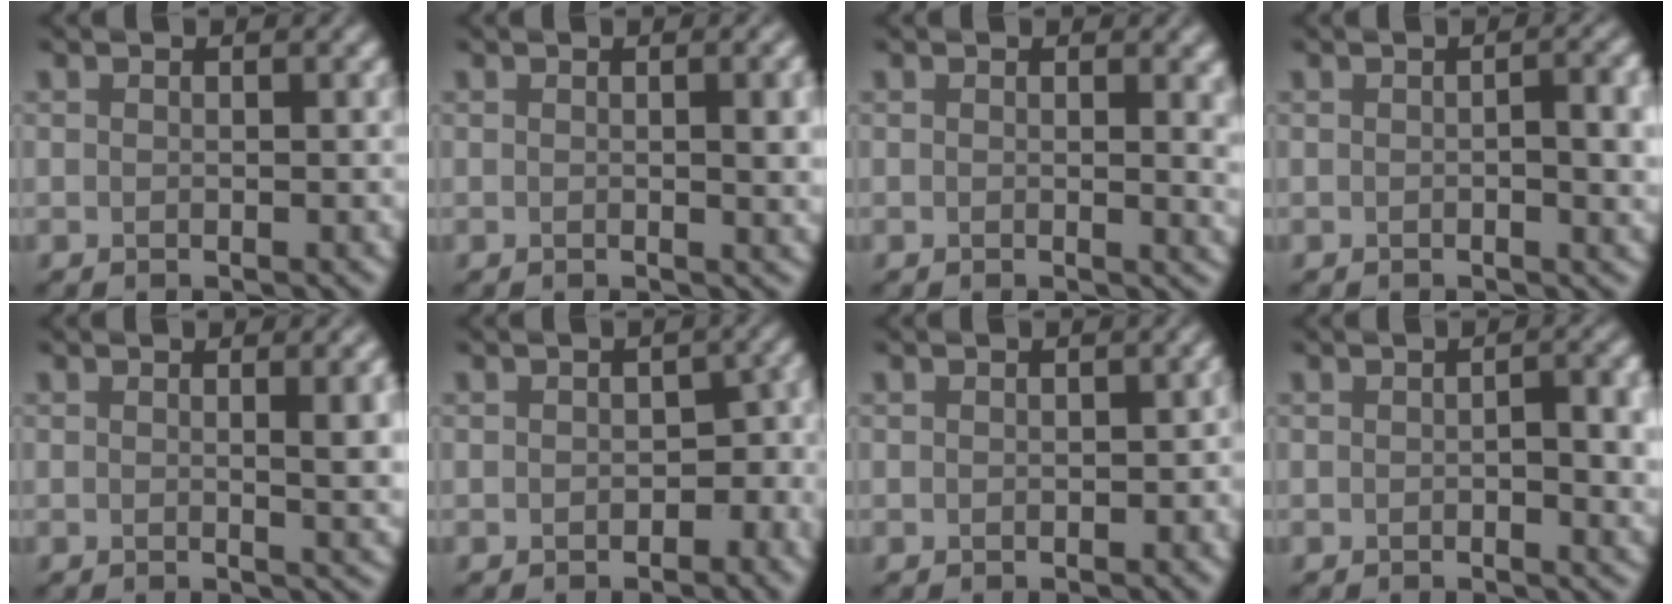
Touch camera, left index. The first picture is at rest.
{"total": 3.1, "force": [0.2, 0.8, 3.0], "torque": [-0.033, 0.002, 0.001]}
{"total": 2.4, "force": [0.6, 0.8, 2.1], "torque": [-0.015, -0.001, 0.006]}
{"total": 3.9, "force": [0.0, 1.1, 3.8], "torque": [-0.050, 0.001, -0.001]}
{"total": 4.8, "force": [0.7, 1.5, 4.6], "torque": [-0.041, 0.005, 0.009]}
{"total": 3.4, "force": [-0.8, 2.4, 2.3], "torque": [-0.014, -0.003, -0.016]}
{"total": 0.9, "force": [-0.2, 0.6, 0.6], "torque": [-0.008, -0.003, -0.001]}
{"total": 4.3, "force": [0.0, 1.5, 4.1], "torque": [-0.052, 0.000, 0.001]}